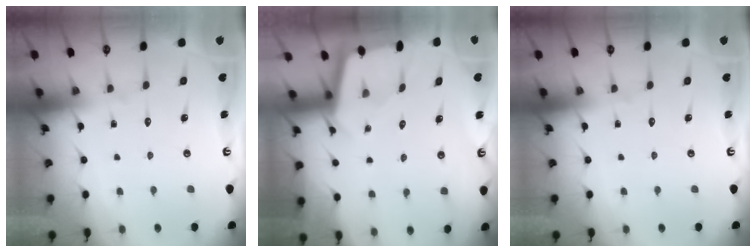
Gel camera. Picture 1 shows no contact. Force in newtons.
{"total": 1.9, "press": 1.9, "slide": 0.2}
{"total": 0.0}